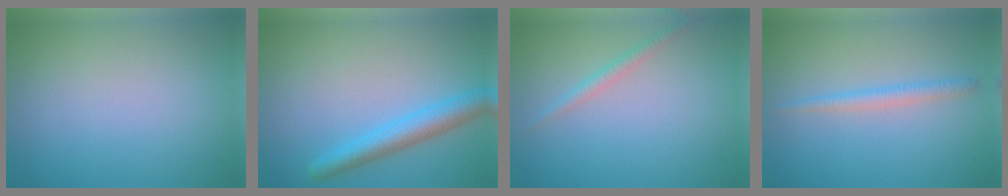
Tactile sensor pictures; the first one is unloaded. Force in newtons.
{"total": 3.9, "press": 3.9, "slide": 0.2}
{"total": 1.3, "press": 1.3, "slide": 0.0}
{"total": 1.7, "press": 1.7, "slide": 0.1}